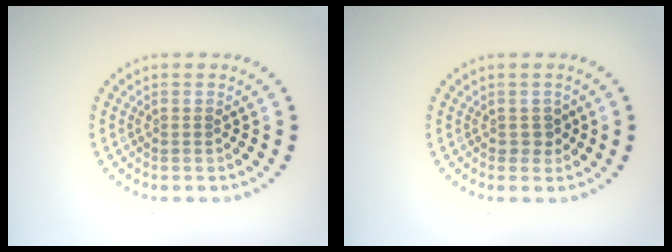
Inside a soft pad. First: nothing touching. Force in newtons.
{"total": 1.1, "press": 1.0, "slide": 0.5}